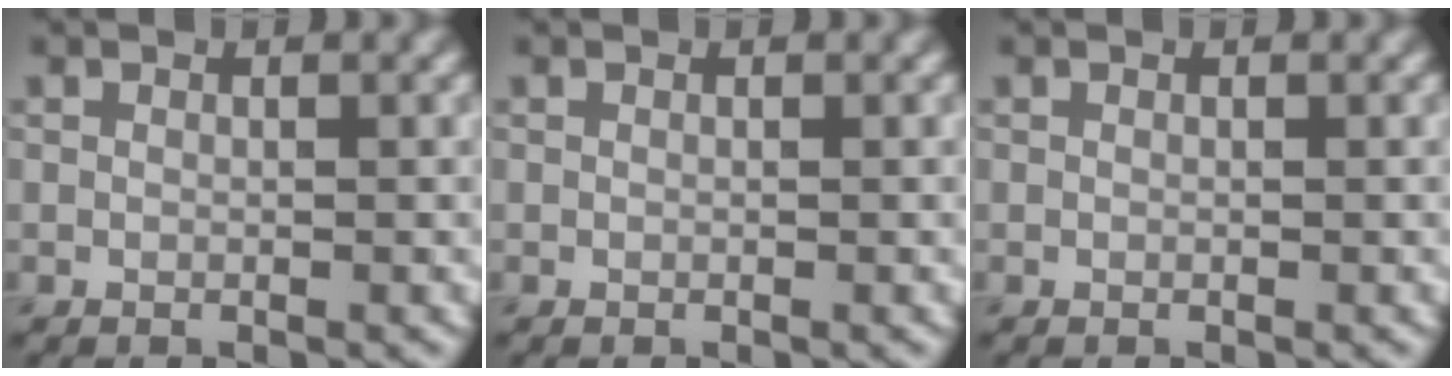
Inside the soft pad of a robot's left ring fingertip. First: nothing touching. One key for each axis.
{"total": 0.0}
{"total": 0.0}